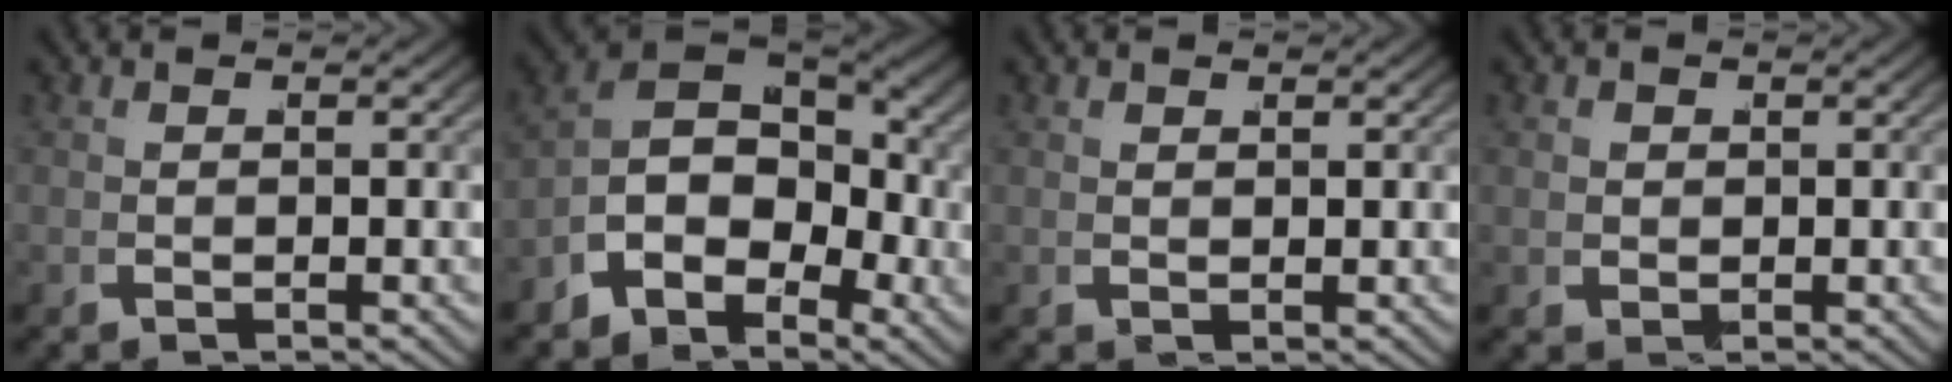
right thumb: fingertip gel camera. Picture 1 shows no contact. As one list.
[{"total": 9.0, "force": [0.4, 6.1, 6.6], "torque": [-0.139, -0.012, 0.004]}, {"total": 0.9, "force": [0.8, 0.1, 0.4], "torque": [-0.007, 0.001, 0.018]}, {"total": 1.4, "force": [0.5, 1.3, 0.4], "torque": [-0.011, -0.003, 0.011]}]